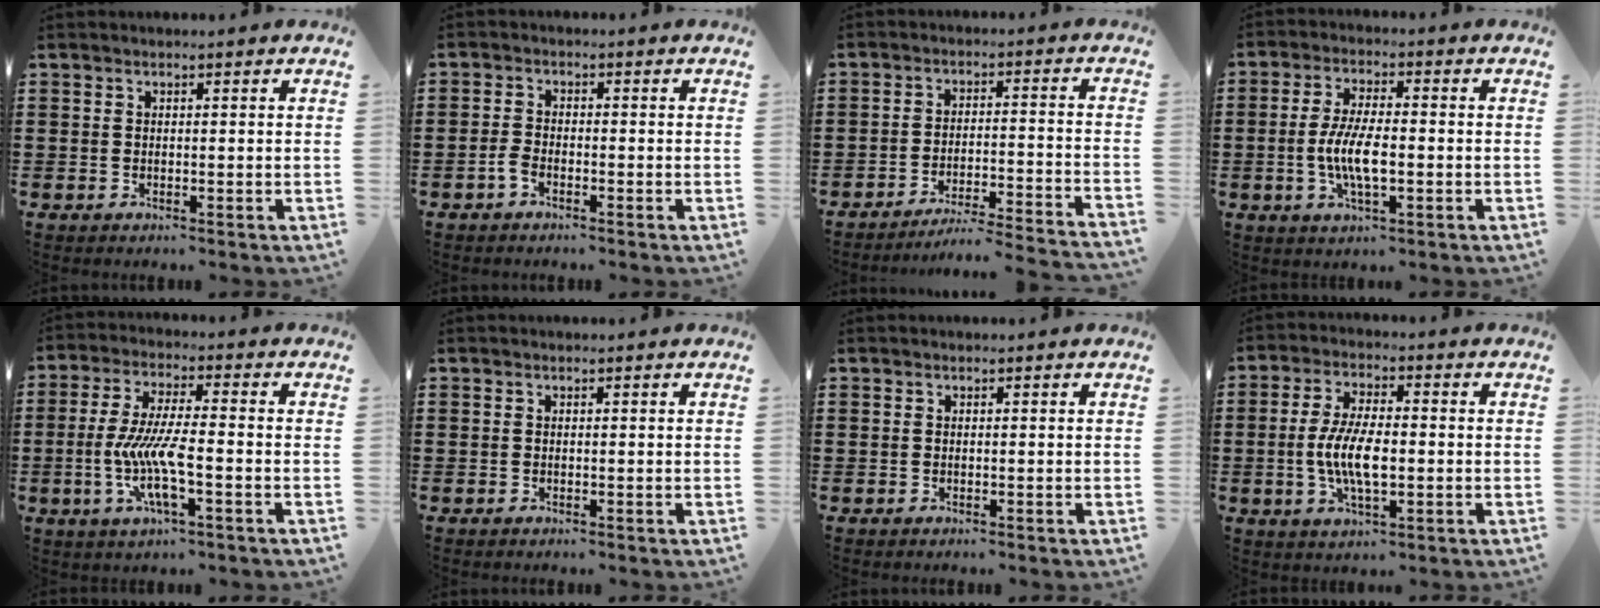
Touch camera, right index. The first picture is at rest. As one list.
[{"total": 2.0, "force": [-1.3, 0.8, 1.3], "torque": [-0.033, 0.000, -0.027]}, {"total": 4.7, "force": [-4.4, -0.7, 1.5], "torque": [-0.038, -0.021, -0.092]}, {"total": 6.9, "force": [-1.3, 2.2, 6.4], "torque": [-0.144, -0.006, -0.032]}, {"total": 8.5, "force": [-2.5, 1.9, 7.9], "torque": [-0.173, -0.012, -0.054]}, {"total": 0.0}, {"total": 0.0}, {"total": 7.8, "force": [-1.1, 3.2, 7.0], "torque": [-0.156, -0.004, -0.027]}]